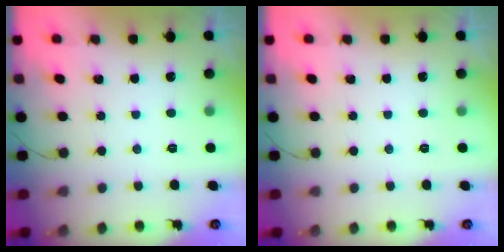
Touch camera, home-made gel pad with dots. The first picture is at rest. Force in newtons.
{"total": 0.0}